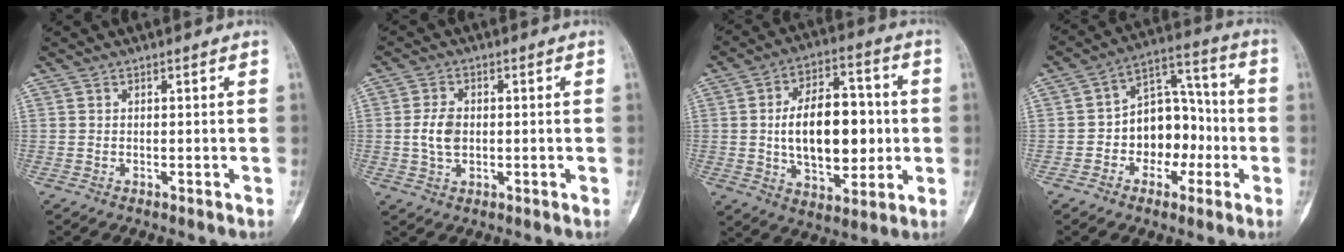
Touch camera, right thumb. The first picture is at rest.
{"total": 5.0, "force": [-0.1, 3.3, 3.7], "torque": [-0.065, 0.004, -0.004]}
{"total": 18.3, "force": [-0.1, 10.5, 14.9], "torque": [-0.199, 0.017, 0.004]}
{"total": 12.6, "force": [-2.7, 9.1, 8.3], "torque": [-0.076, 0.053, -0.051]}